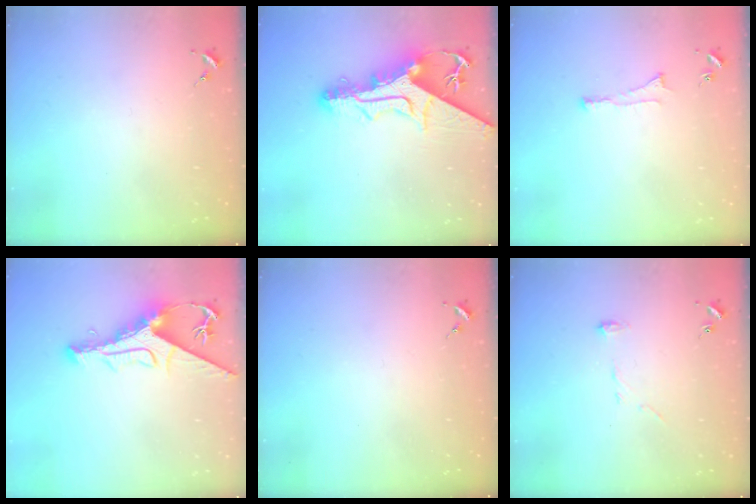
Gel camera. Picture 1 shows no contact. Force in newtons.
{"total": 17.8, "press": 17.7, "slide": 1.8}
{"total": 3.7, "press": 3.6, "slide": 0.6}
{"total": 11.5, "press": 11.4, "slide": 1.3}
{"total": 0.0}
{"total": 6.9, "press": 6.9, "slide": 0.6}